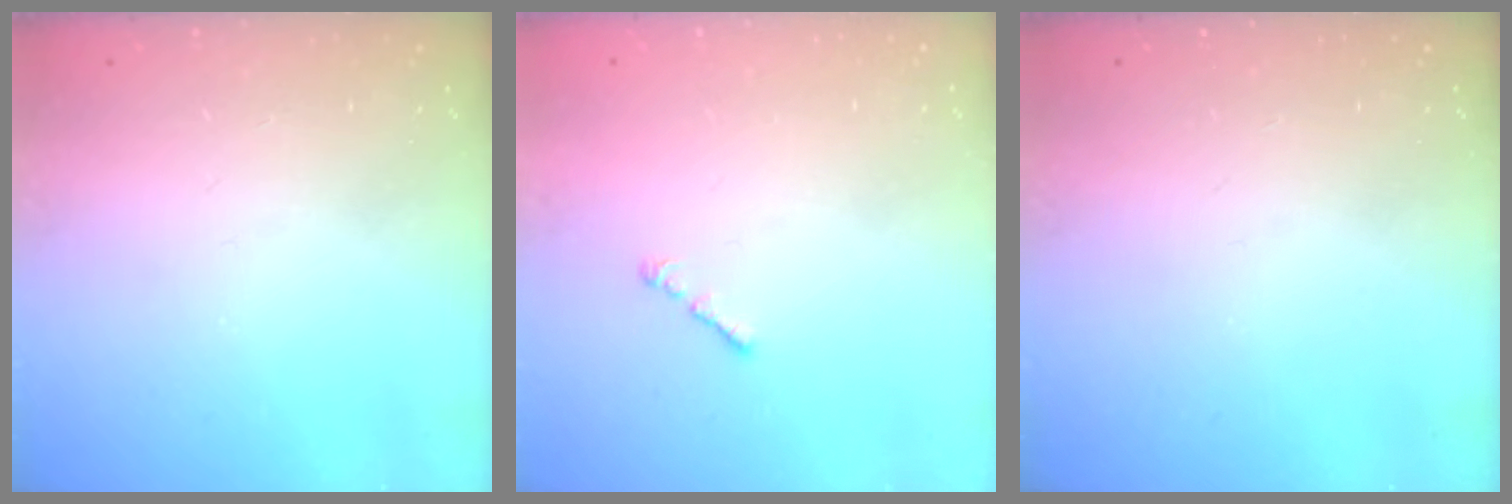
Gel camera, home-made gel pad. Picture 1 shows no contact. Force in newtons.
{"total": 1.0, "press": 0.9, "slide": 0.5}
{"total": 0.0}